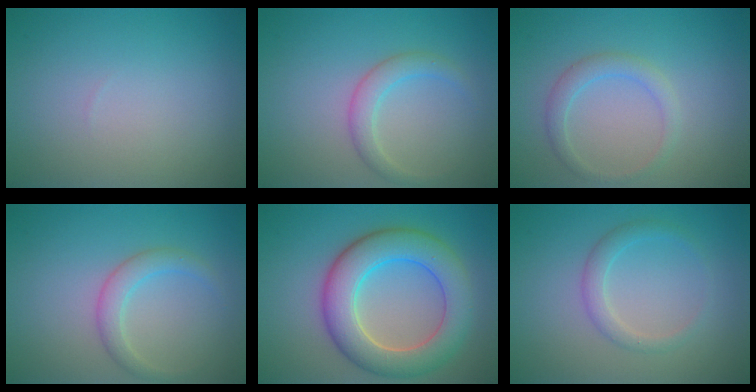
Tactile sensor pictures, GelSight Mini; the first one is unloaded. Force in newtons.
{"total": 2.3, "press": 2.3, "slide": 0.0}
{"total": 1.9, "press": 1.9, "slide": 0.1}
{"total": 2.3, "press": 2.3, "slide": 0.0}
{"total": 7.6, "press": 7.6, "slide": 0.2}
{"total": 1.9, "press": 1.9, "slide": 0.2}